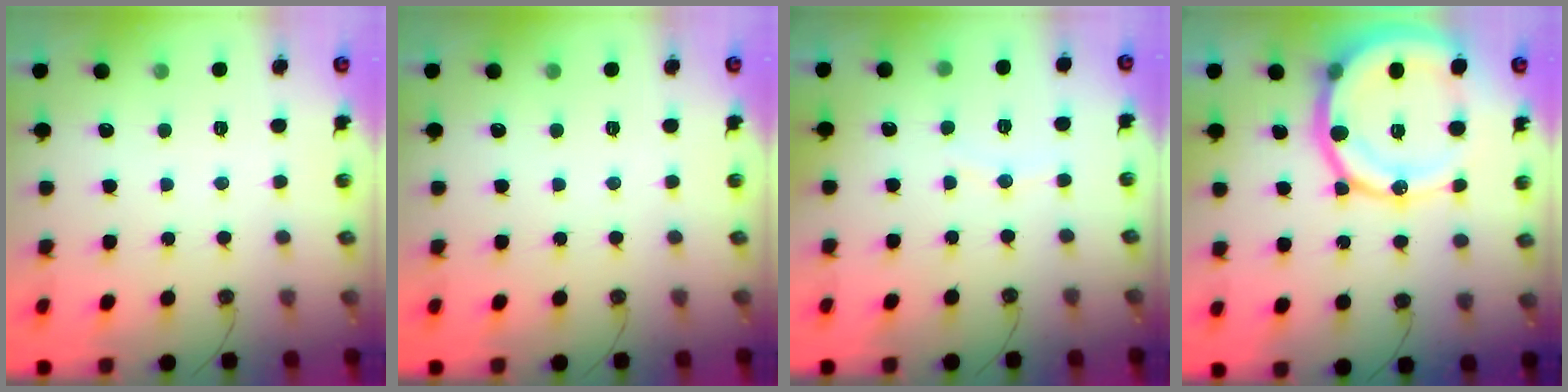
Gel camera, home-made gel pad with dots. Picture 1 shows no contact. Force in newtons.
{"total": 0.0}
{"total": 4.3, "press": 4.2, "slide": 1.0}
{"total": 23.7, "press": 23.4, "slide": 3.8}